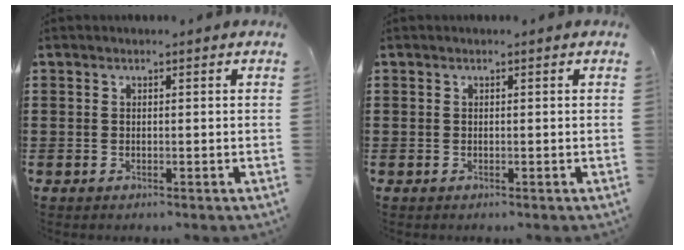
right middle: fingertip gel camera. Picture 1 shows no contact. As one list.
[{"total": 0.0}]